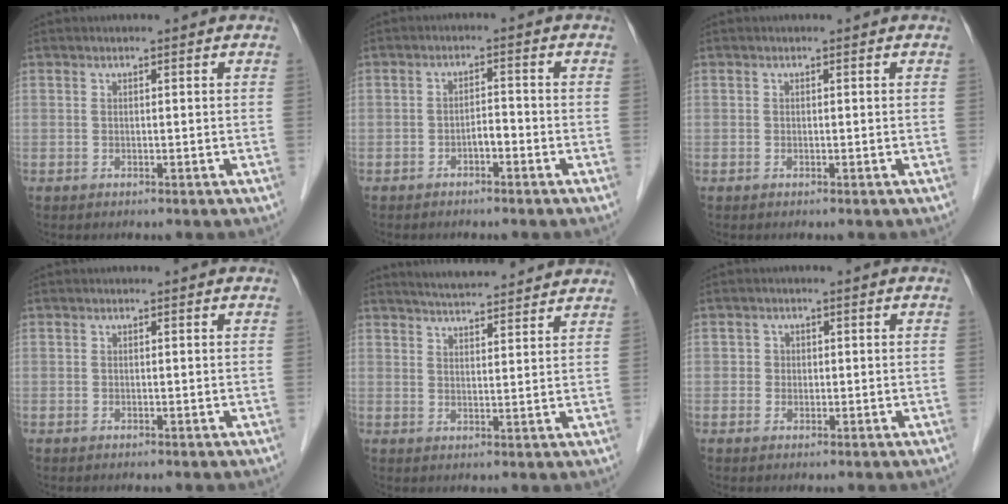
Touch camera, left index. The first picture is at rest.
{"total": 2.1, "force": [-1.5, 0.8, 1.3], "torque": [-0.018, 0.004, -0.024]}
{"total": 0.0}
{"total": 0.0}
{"total": 10.4, "force": [9.7, 1.2, 3.5], "torque": [-0.057, 0.018, 0.134]}
{"total": 1.7, "force": [-0.2, 1.6, 0.2], "torque": [0.000, 0.001, -0.005]}